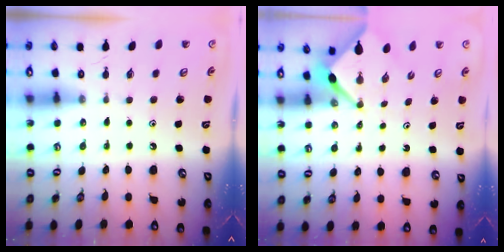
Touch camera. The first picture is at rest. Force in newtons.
{"total": 2.6, "press": 2.5, "slide": 0.3}